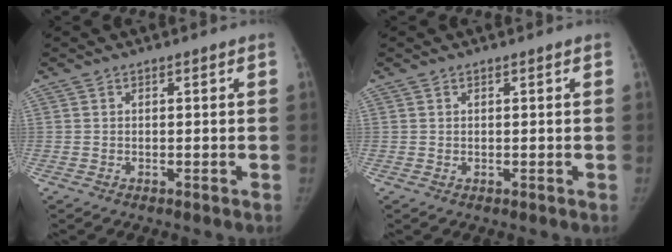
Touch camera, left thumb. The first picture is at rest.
{"total": 0.0}